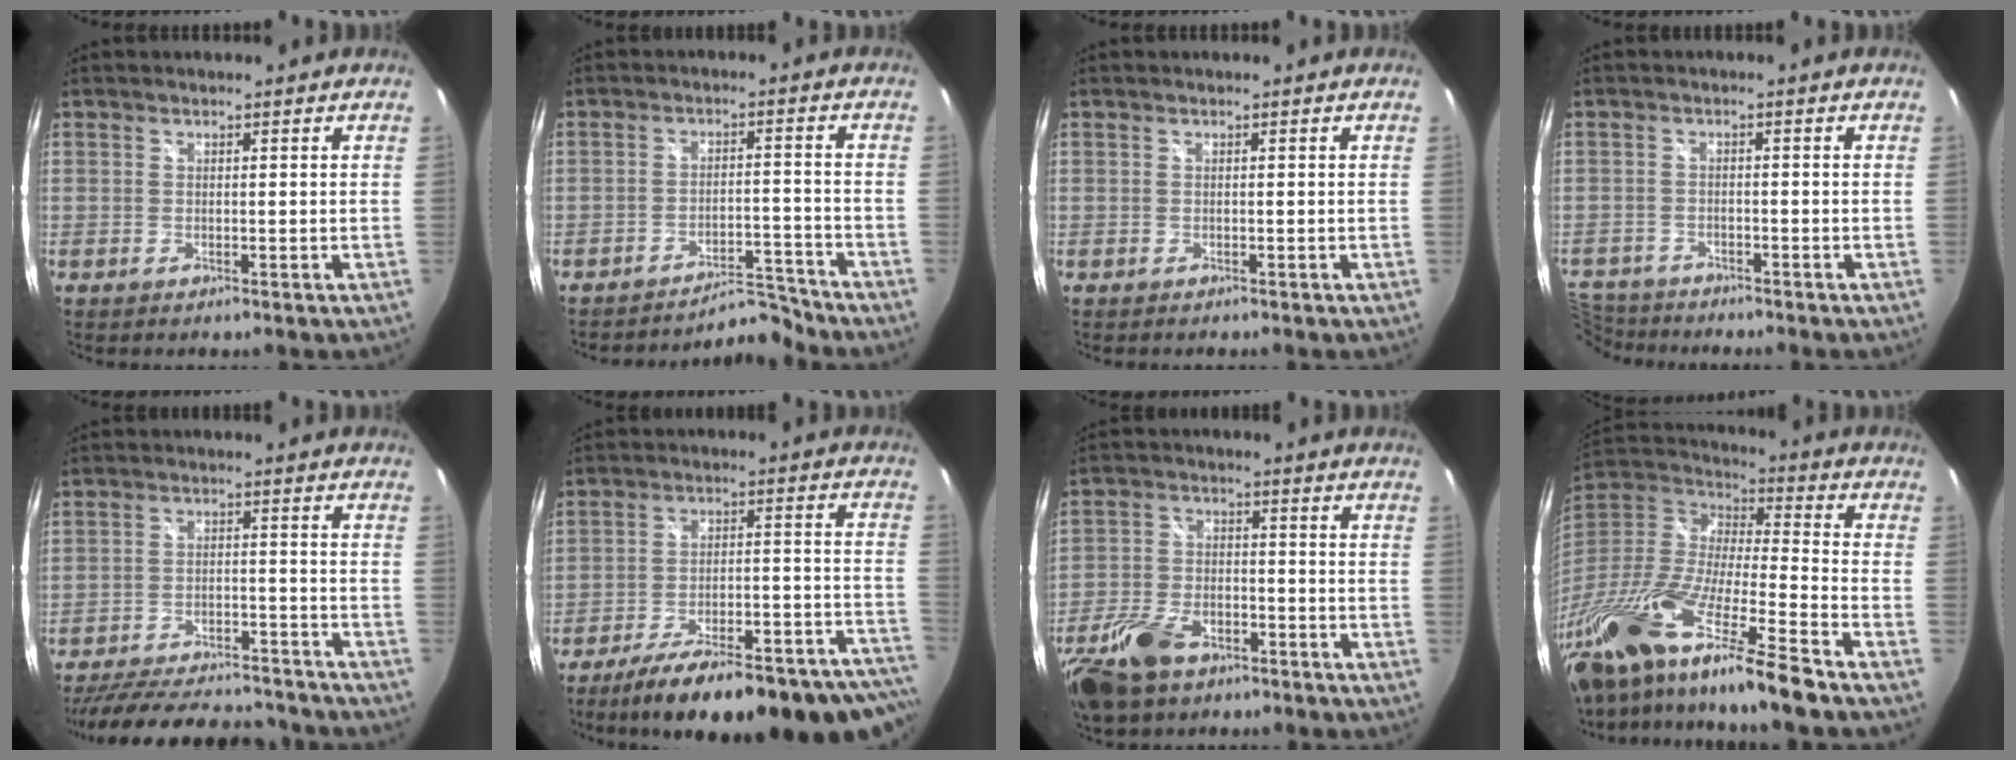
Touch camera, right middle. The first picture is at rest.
{"total": 6.1, "force": [-6.1, 0.2, -0.4], "torque": [0.004, 0.022, -0.094]}
{"total": 0.0}
{"total": 7.6, "force": [-6.8, 3.1, 1.4], "torque": [-0.064, 0.000, -0.129]}
{"total": 25.0, "force": [-21.8, 6.8, 10.3], "torque": [-0.203, -0.007, -0.292]}
{"total": 29.6, "force": [-25.4, 5.8, 14.0], "torque": [-0.184, -0.026, -0.341]}
{"total": 11.0, "force": [-6.9, 6.1, 5.9], "torque": [-0.150, -0.006, -0.130]}
{"total": 30.4, "force": [-21.9, 3.8, 20.8], "torque": [-0.376, -0.059, -0.391]}